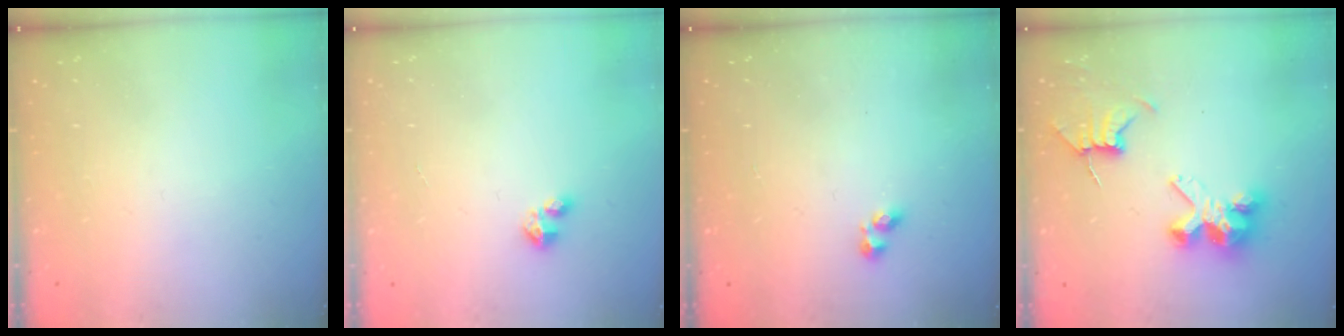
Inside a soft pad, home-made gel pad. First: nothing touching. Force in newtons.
{"total": 2.1, "press": 2.1, "slide": 0.2}
{"total": 1.9, "press": 1.9, "slide": 0.3}
{"total": 8.7, "press": 8.6, "slide": 0.7}